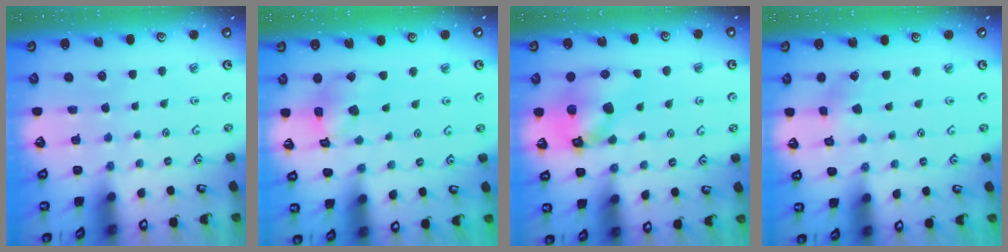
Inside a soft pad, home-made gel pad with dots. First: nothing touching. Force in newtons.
{"total": 12.7, "press": 12.6, "slide": 1.8}
{"total": 12.5, "press": 12.3, "slide": 1.7}
{"total": 2.3, "press": 2.2, "slide": 0.3}